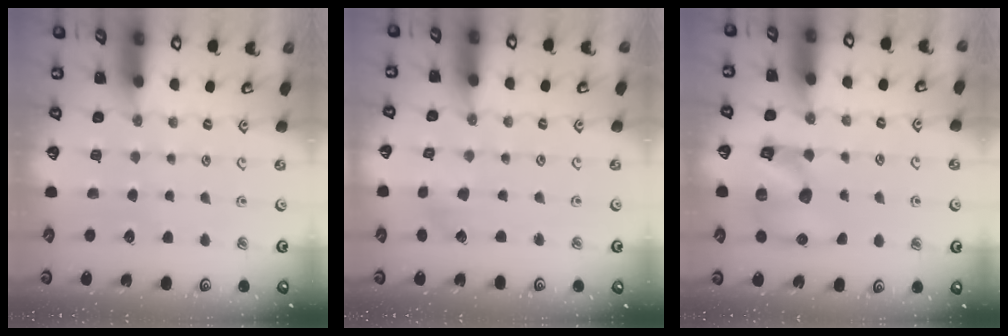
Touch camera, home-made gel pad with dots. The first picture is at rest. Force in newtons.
{"total": 1.7, "press": 1.6, "slide": 0.2}
{"total": 11.1, "press": 11.0, "slide": 1.5}